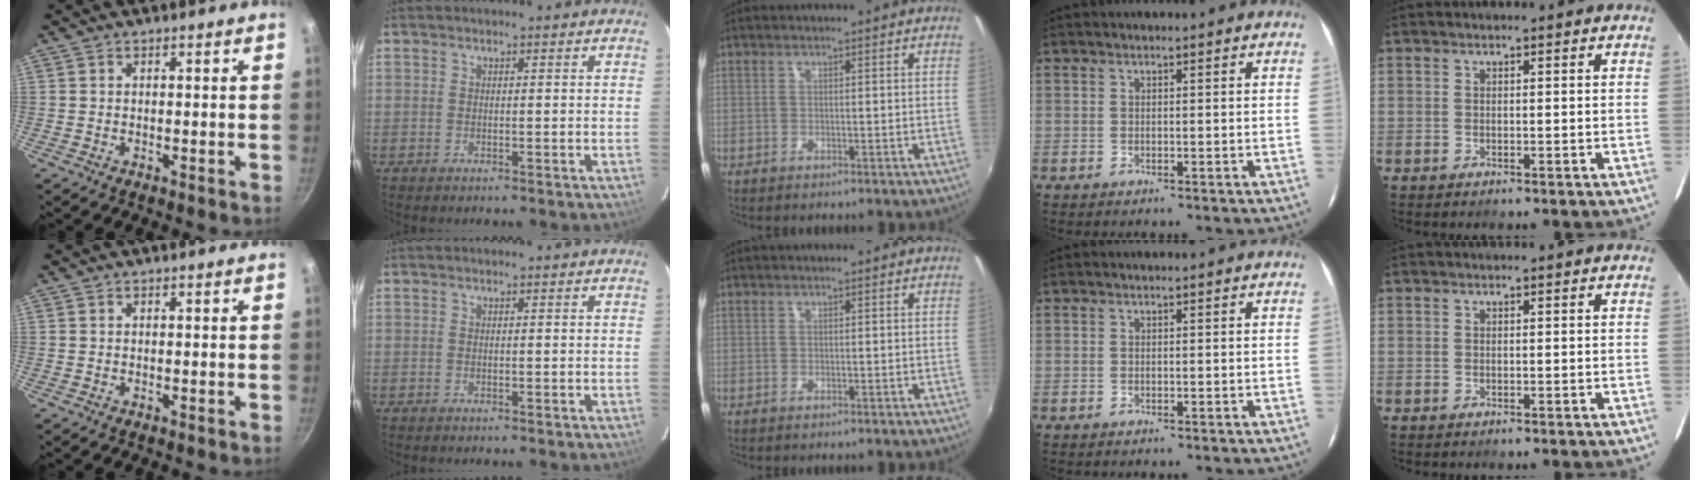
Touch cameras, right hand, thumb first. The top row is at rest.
{}